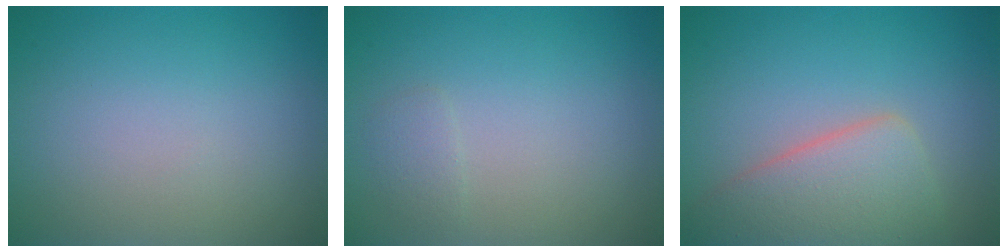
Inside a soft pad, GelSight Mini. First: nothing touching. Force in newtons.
{"total": 0.9, "press": 0.9, "slide": 0.0}
{"total": 5.6, "press": 5.6, "slide": 0.2}